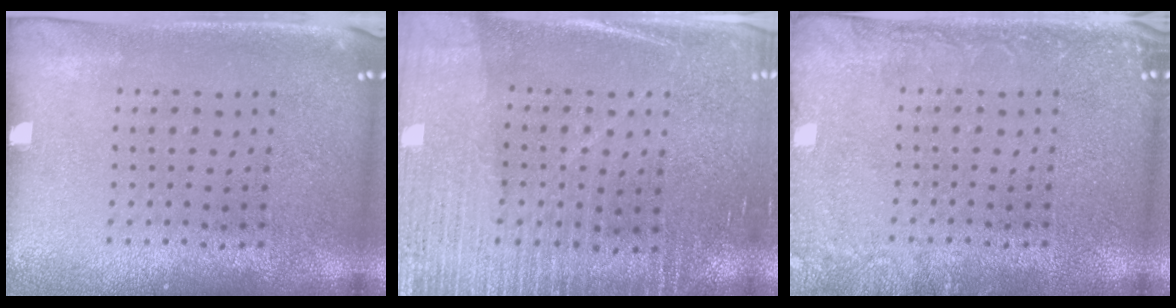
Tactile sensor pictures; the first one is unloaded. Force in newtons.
{"total": 3.2, "press": 3.0, "slide": 1.0}
{"total": 2.2, "press": 2.1, "slide": 0.2}